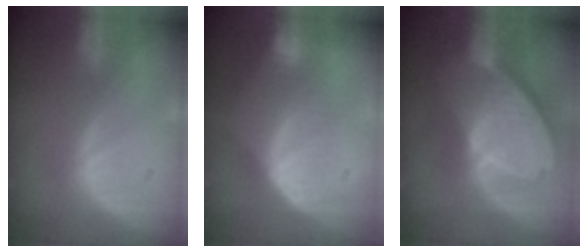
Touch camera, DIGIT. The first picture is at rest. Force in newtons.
{"total": 7.2, "press": 6.1, "slide": 3.8}
{"total": 10.2, "press": 8.9, "slide": 5.1}